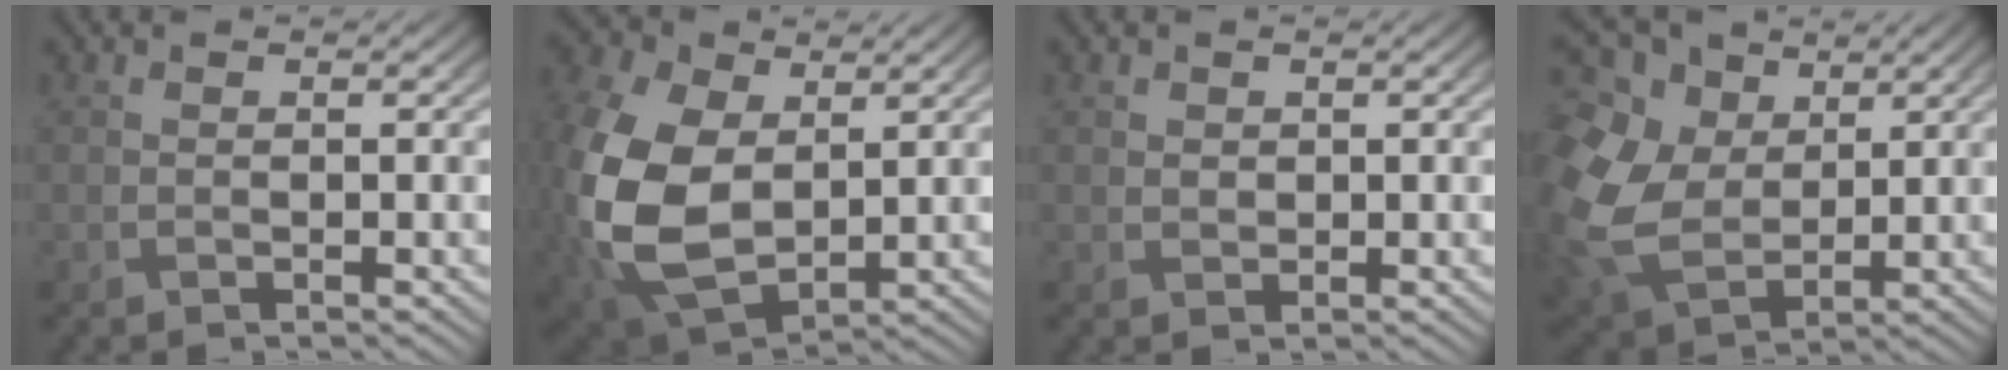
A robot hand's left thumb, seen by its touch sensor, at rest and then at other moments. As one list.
[{"total": 15.8, "force": [0.6, 10.8, 11.5], "torque": [-0.317, -0.021, 0.019]}, {"total": 0.9, "force": [0.4, 0.7, 0.3], "torque": [-0.010, -0.002, 0.009]}, {"total": 13.5, "force": [3.1, 10.0, 8.6], "torque": [-0.268, 0.001, 0.068]}]